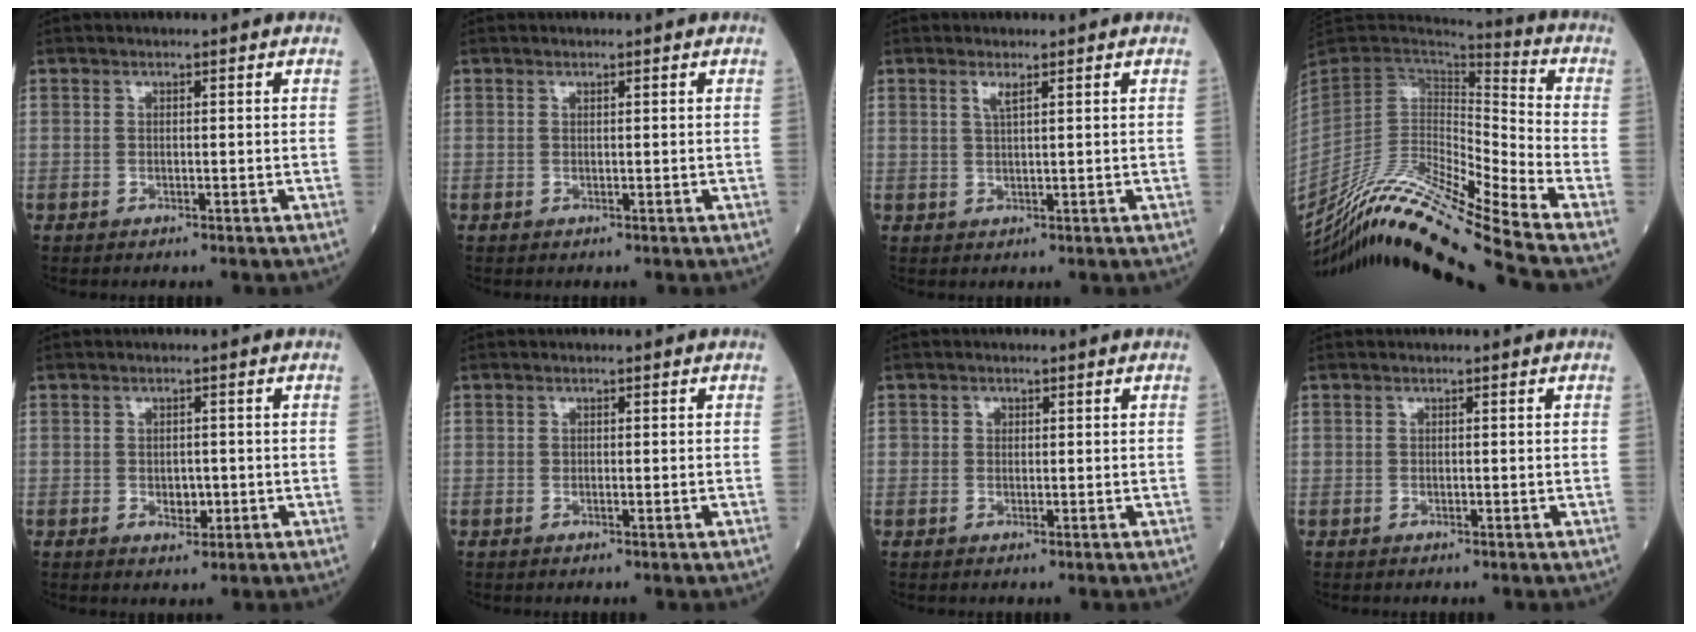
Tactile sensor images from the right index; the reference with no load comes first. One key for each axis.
{"total": 0.0}
{"total": 1.6, "fx": 0.9, "fy": 0.0, "fz": 1.3, "tx": -0.030, "ty": 0.000, "tz": 0.019}
{"total": 24.6, "fx": -21.0, "fy": -2.0, "fz": 12.5, "tx": -0.233, "ty": -0.023, "tz": -0.373}
{"total": 2.3, "fx": -0.5, "fy": 1.5, "fz": 1.7, "tx": -0.023, "ty": 0.002, "tz": -0.002}
{"total": 0.6, "fx": -0.3, "fy": -0.1, "fz": 0.5, "tx": -0.010, "ty": 0.000, "tz": -0.004}
{"total": 1.0, "fx": 0.3, "fy": 0.9, "fz": 0.3, "tx": -0.002, "ty": 0.002, "tz": 0.003}
{"total": 0.0}